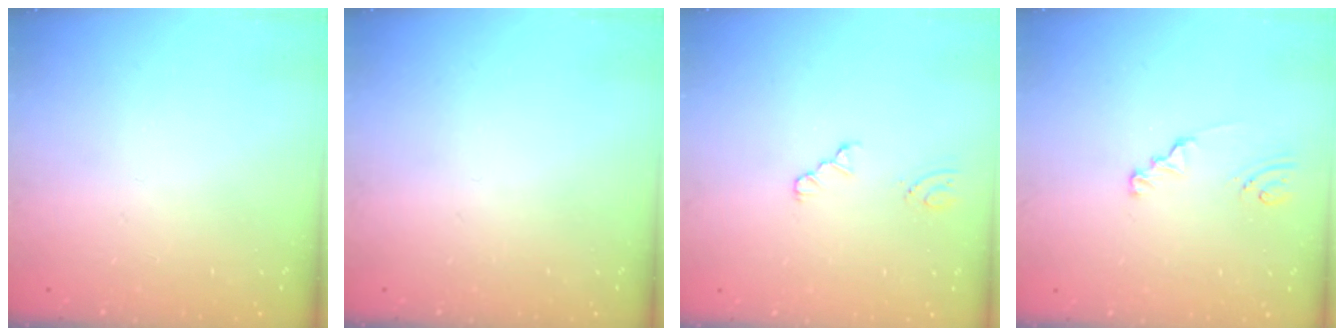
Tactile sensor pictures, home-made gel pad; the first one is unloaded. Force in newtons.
{"total": 0.0}
{"total": 1.7, "press": 1.7, "slide": 0.3}
{"total": 1.7, "press": 1.7, "slide": 0.2}